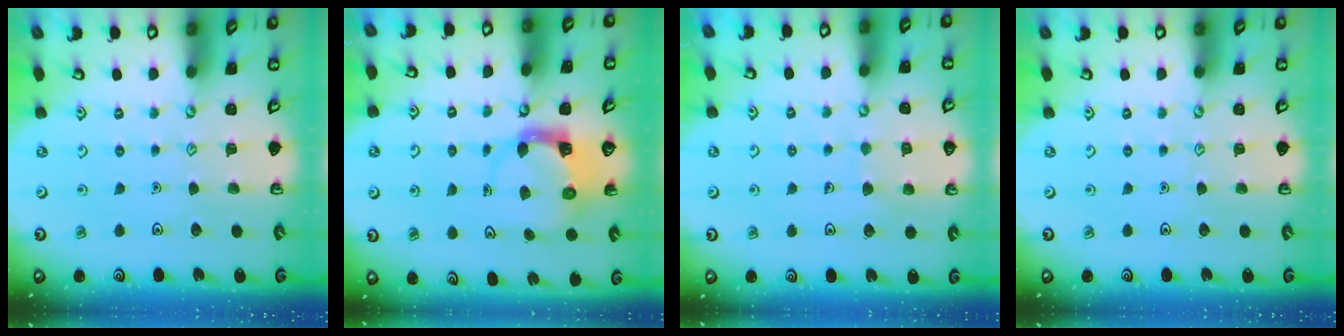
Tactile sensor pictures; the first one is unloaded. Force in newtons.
{"total": 3.9, "press": 3.9, "slide": 0.4}
{"total": 5.3, "press": 5.2, "slide": 0.4}
{"total": 0.0}